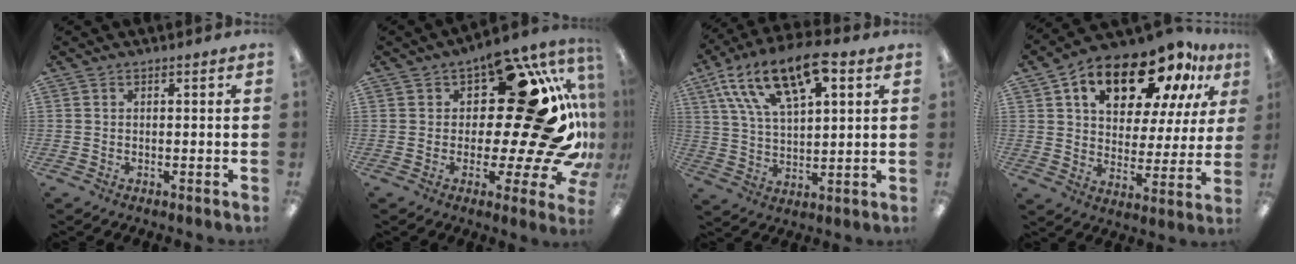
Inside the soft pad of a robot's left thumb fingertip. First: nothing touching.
{"total": 26.6, "force": [5.1, 10.6, 23.9], "torque": [-0.318, -0.060, 0.091]}
{"total": 17.3, "force": [10.2, 7.4, 11.9], "torque": [-0.224, -0.033, 0.175]}
{"total": 19.6, "force": [12.3, 9.9, 11.6], "torque": [-0.183, -0.060, 0.207]}